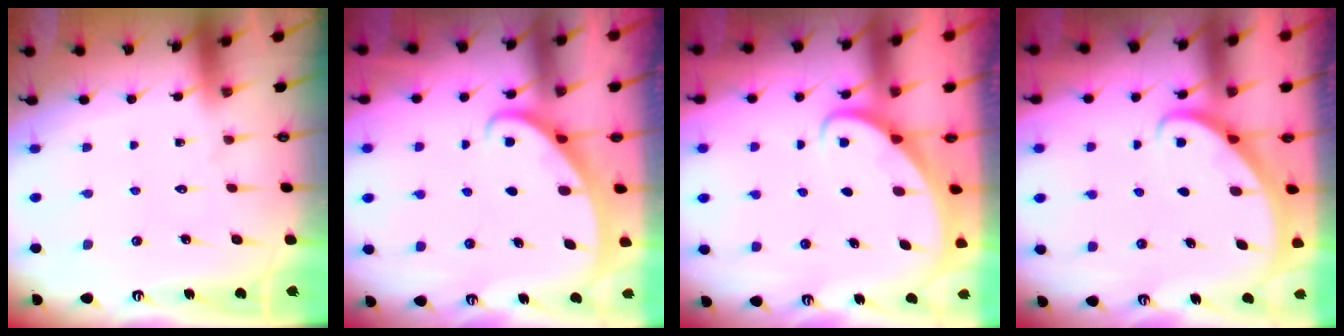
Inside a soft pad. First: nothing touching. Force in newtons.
{"total": 2.2, "press": 2.2, "slide": 0.2}
{"total": 2.5, "press": 2.5, "slide": 0.2}
{"total": 2.7, "press": 2.7, "slide": 0.2}